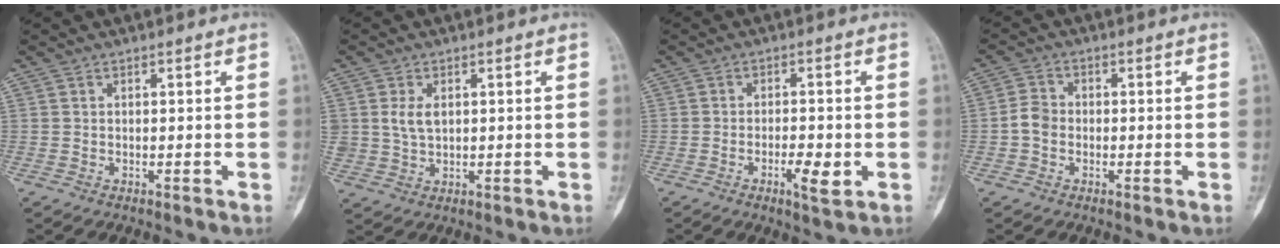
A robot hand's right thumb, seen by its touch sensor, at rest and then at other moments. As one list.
[{"total": 3.7, "force": [0.8, 2.5, 2.7], "torque": [-0.047, -0.004, 0.020]}, {"total": 4.8, "force": [-1.7, 1.4, 4.3], "torque": [-0.070, -0.001, -0.025]}, {"total": 3.4, "force": [-0.9, 2.6, 1.9], "torque": [-0.030, 0.008, -0.024]}]